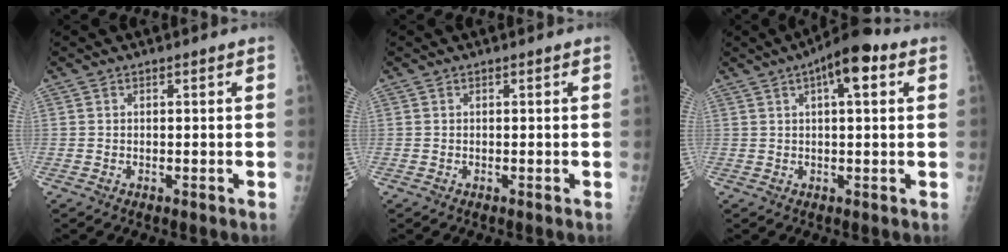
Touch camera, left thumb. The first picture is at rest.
{"total": 0.0}
{"total": 8.7, "force": [3.5, 2.9, 7.4], "torque": [-0.102, 0.014, 0.045]}